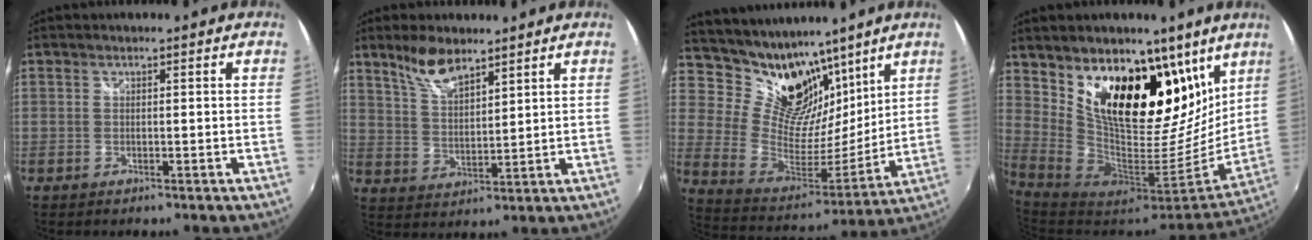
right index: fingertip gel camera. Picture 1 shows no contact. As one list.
[{"total": 7.5, "force": [5.8, 2.5, 4.1], "torque": [-0.077, 0.007, 0.117]}, {"total": 18.4, "force": [13.5, 9.3, 8.3], "torque": [-0.168, -0.005, 0.251]}, {"total": 23.0, "force": [13.1, 11.8, 14.8], "torque": [-0.233, -0.015, 0.234]}]